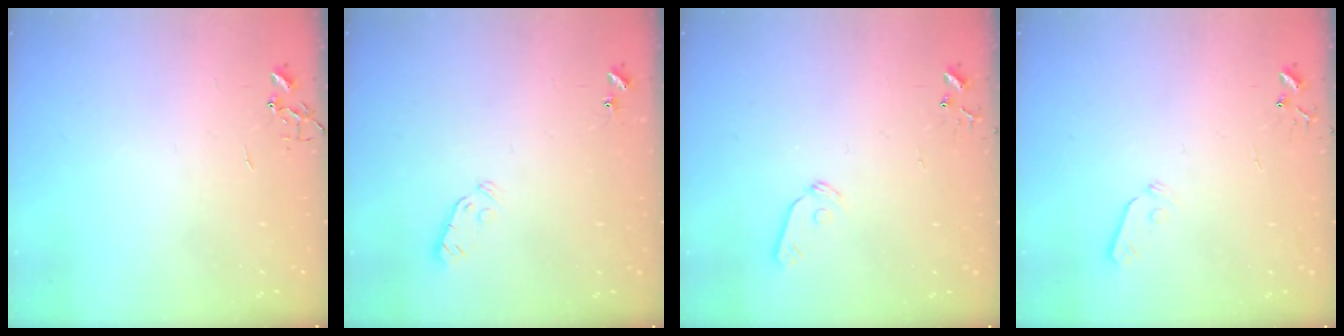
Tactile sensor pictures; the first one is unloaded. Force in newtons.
{"total": 3.8, "press": 3.7, "slide": 0.9}
{"total": 7.3, "press": 7.3, "slide": 0.7}
{"total": 5.8, "press": 5.8, "slide": 0.5}